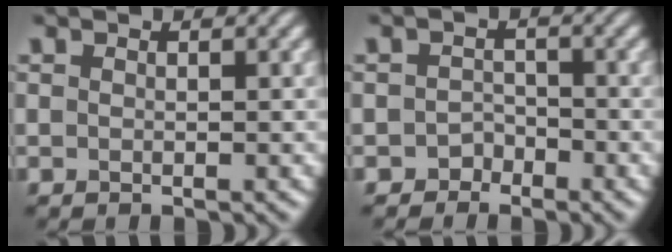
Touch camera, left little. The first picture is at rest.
{"total": 1.4, "force": [-1.1, 0.9, 0.1], "torque": [0.004, 0.008, -0.020]}